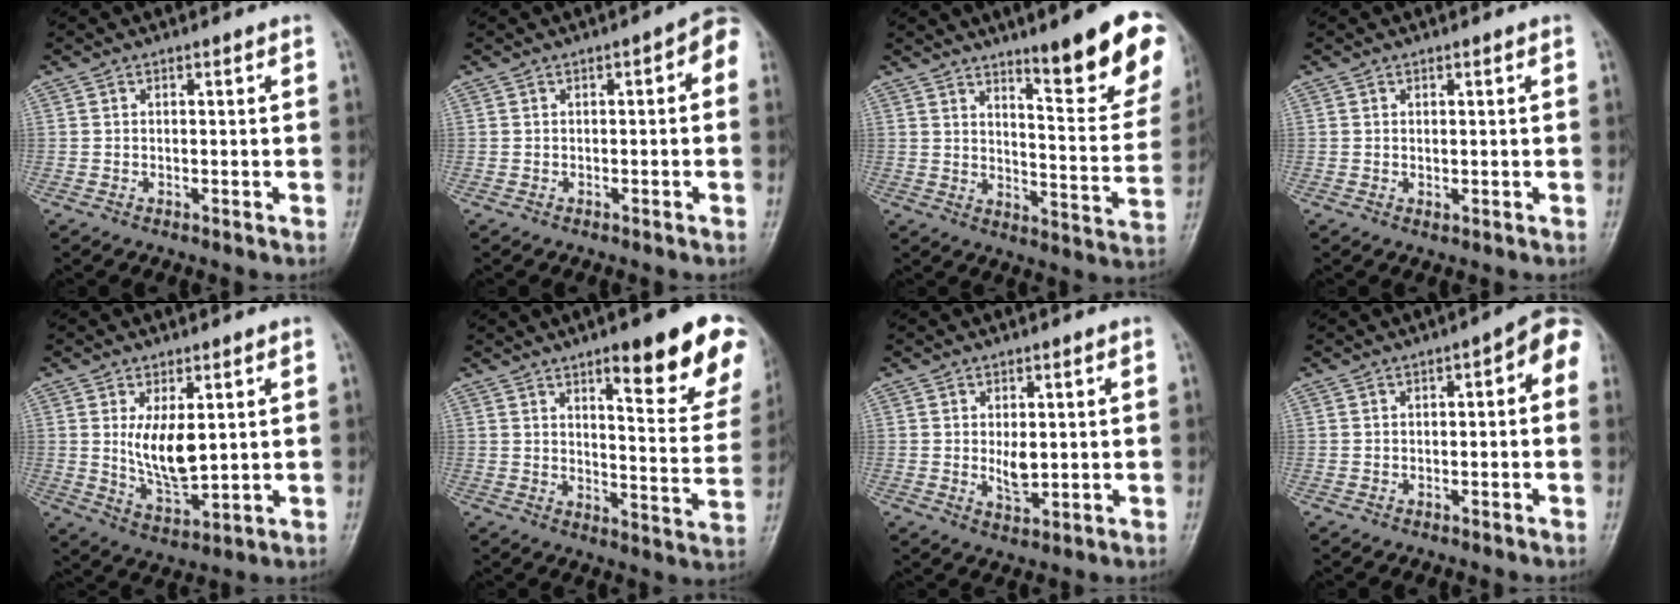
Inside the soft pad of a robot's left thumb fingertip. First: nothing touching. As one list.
[{"total": 4.0, "force": [0.4, 1.7, 3.5], "torque": [-0.030, 0.018, -0.006]}, {"total": 16.7, "force": [10.7, 3.2, 12.5], "torque": [-0.122, -0.073, 0.152]}, {"total": 0.8, "force": [0.3, 0.4, 0.6], "torque": [-0.011, -0.005, 0.009]}, {"total": 8.3, "force": [1.7, 3.8, 7.2], "torque": [-0.116, -0.029, 0.046]}, {"total": 18.2, "force": [10.5, 4.4, 14.1], "torque": [-0.138, -0.053, 0.140]}, {"total": 3.6, "force": [0.4, 1.9, 3.0], "torque": [-0.042, -0.012, 0.014]}, {"total": 5.8, "force": [0.9, 2.4, 5.2], "torque": [-0.048, 0.024, -0.001]}]